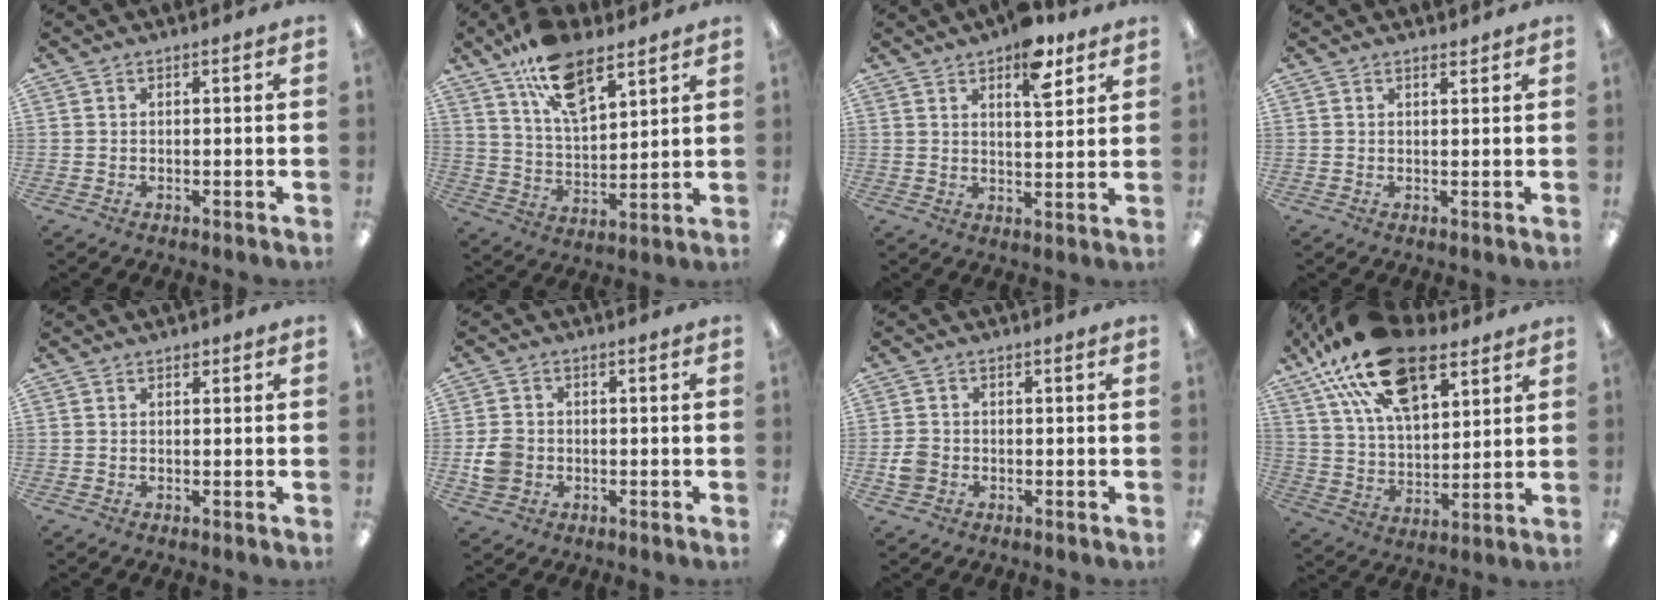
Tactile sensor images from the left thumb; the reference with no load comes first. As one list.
[{"total": 15.0, "force": [10.0, 6.8, 9.0], "torque": [-0.154, -0.042, 0.178]}, {"total": 9.9, "force": [6.3, 4.1, 6.4], "torque": [-0.077, -0.032, 0.103]}, {"total": 1.4, "force": [1.2, 0.4, 0.5], "torque": [-0.003, -0.005, 0.022]}, {"total": 0.7, "force": [0.5, 0.5, 0.2], "torque": [-0.004, 0.003, 0.009]}, {"total": 5.5, "force": [-1.1, 4.8, 2.4], "torque": [-0.040, 0.008, -0.019]}, {"total": 3.5, "force": [-1.0, 3.0, 1.6], "torque": [-0.016, 0.005, -0.020]}, {"total": 22.8, "force": [13.3, 11.6, 14.4], "torque": [-0.263, -0.048, 0.237]}]